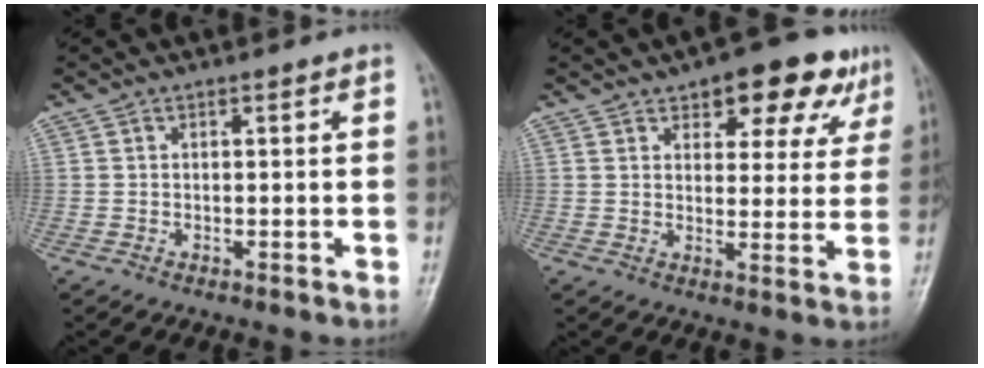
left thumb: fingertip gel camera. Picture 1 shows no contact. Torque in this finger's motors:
{"motor_torque": [0.17, 0.10, 0.21, -0.07, 0.12]}